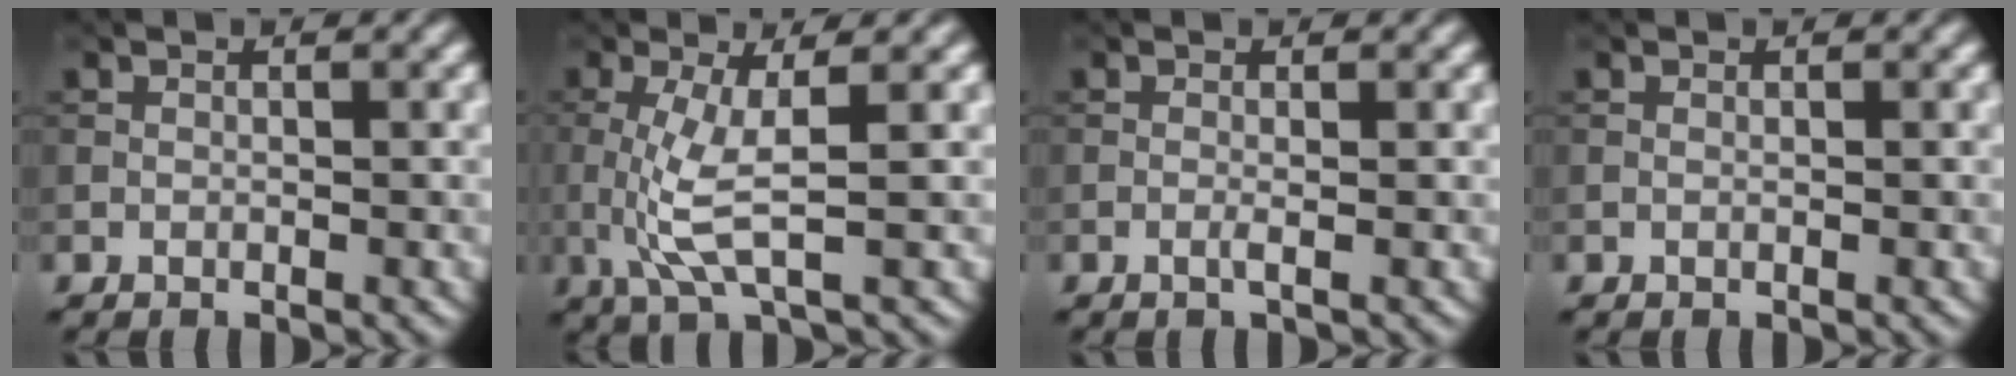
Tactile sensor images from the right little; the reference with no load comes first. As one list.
[{"total": 3.8, "force": [0.6, 0.7, 3.7], "torque": [-0.089, -0.011, 0.015]}, {"total": 0.6, "force": [0.0, 0.0, 0.6], "torque": [-0.008, 0.005, -0.004]}, {"total": 0.0}]